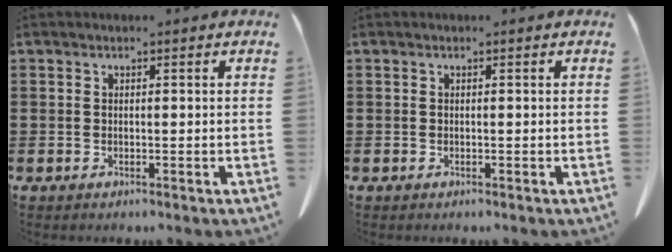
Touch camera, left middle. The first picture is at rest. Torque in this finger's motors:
{"motor_torque": [-1.58, -0.55, 0.04, -0.01]}